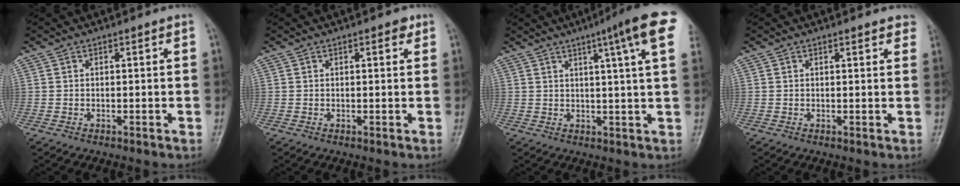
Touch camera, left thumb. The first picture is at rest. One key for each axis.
{"total": 1.6, "fx": 0.8, "fy": 0.7, "fz": 1.1, "tx": -0.011, "ty": -0.001, "tz": 0.009}
{"total": 11.9, "fx": 5.8, "fy": 0.6, "fz": 10.4, "tx": -0.138, "ty": -0.006, "tz": 0.060}
{"total": 2.9, "fx": 2.3, "fy": 1.0, "fz": 1.4, "tx": 0.001, "ty": -0.002, "tz": 0.018}